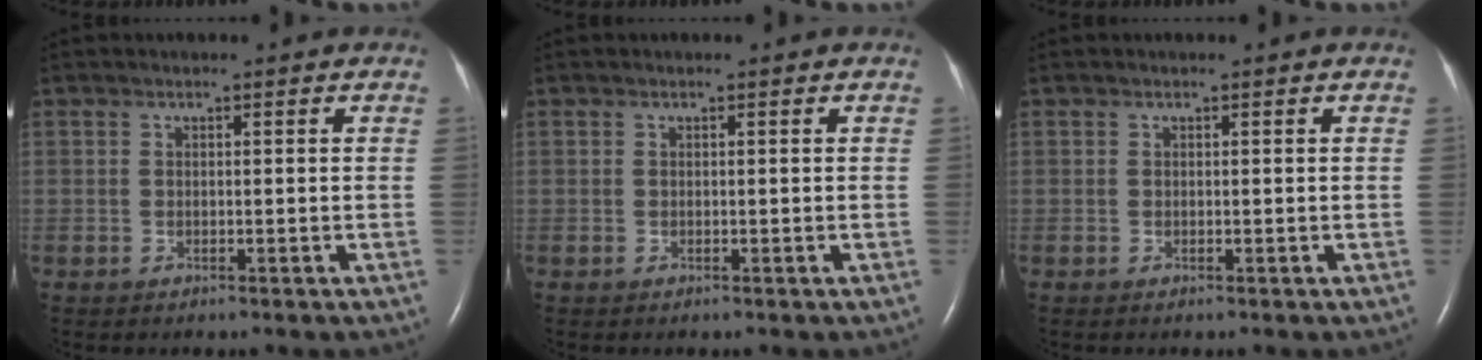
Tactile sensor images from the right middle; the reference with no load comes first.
{"total": 0.0}
{"total": 0.0}